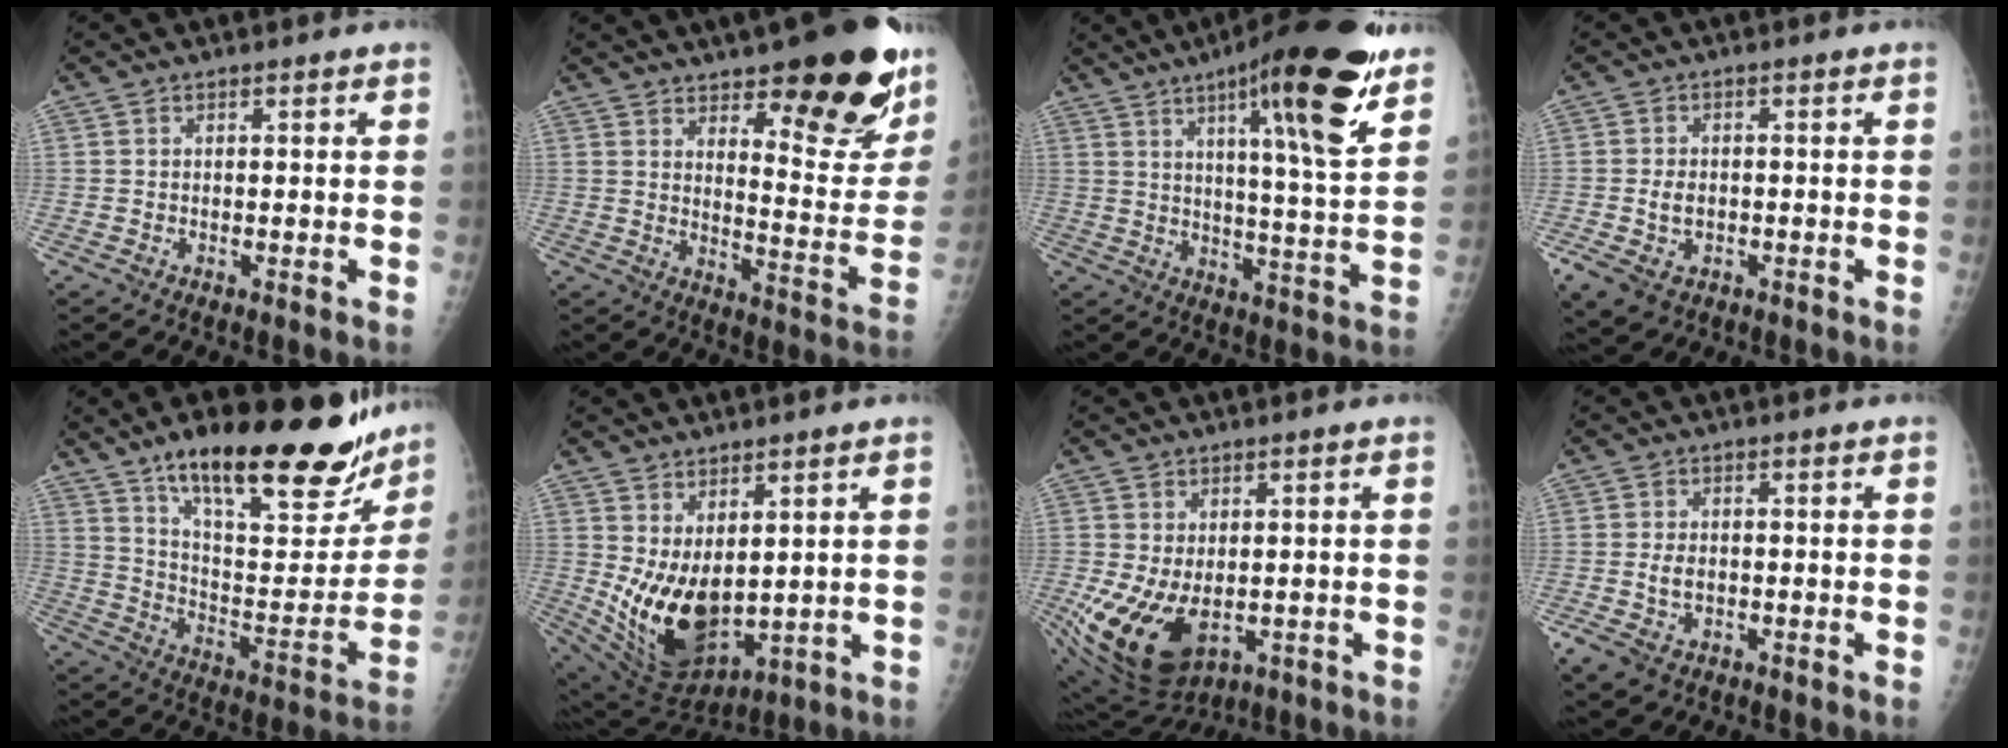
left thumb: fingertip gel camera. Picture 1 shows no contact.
{"total": 22.4, "force": [14.1, 7.2, 15.8], "torque": [-0.160, -0.091, 0.193]}
{"total": 20.7, "force": [12.0, 3.3, 16.6], "torque": [-0.219, -0.054, 0.173]}
{"total": 6.4, "force": [-1.6, 4.5, 4.2], "torque": [-0.080, 0.004, -0.017]}
{"total": 28.6, "force": [19.9, 9.1, 18.5], "torque": [-0.233, -0.076, 0.304]}
{"total": 13.8, "force": [1.7, 8.2, 10.9], "torque": [-0.175, -0.040, 0.063]}
{"total": 15.1, "force": [-3.3, 9.8, 11.0], "torque": [-0.208, -0.014, -0.026]}
{"total": 5.4, "force": [-1.4, 3.8, 3.6], "torque": [-0.073, 0.004, -0.017]}